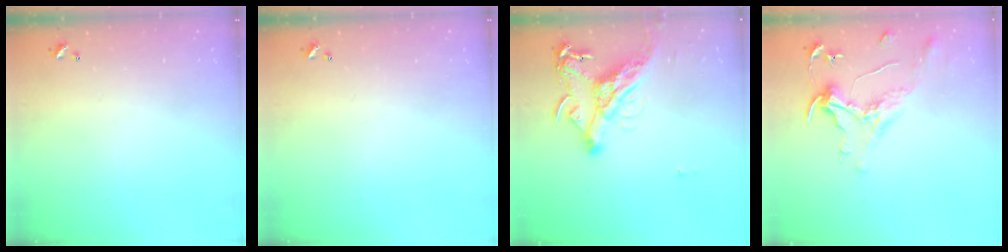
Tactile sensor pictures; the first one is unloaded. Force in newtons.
{"total": 0.0}
{"total": 10.7, "press": 10.6, "slide": 1.6}
{"total": 1.6, "press": 1.4, "slide": 0.7}